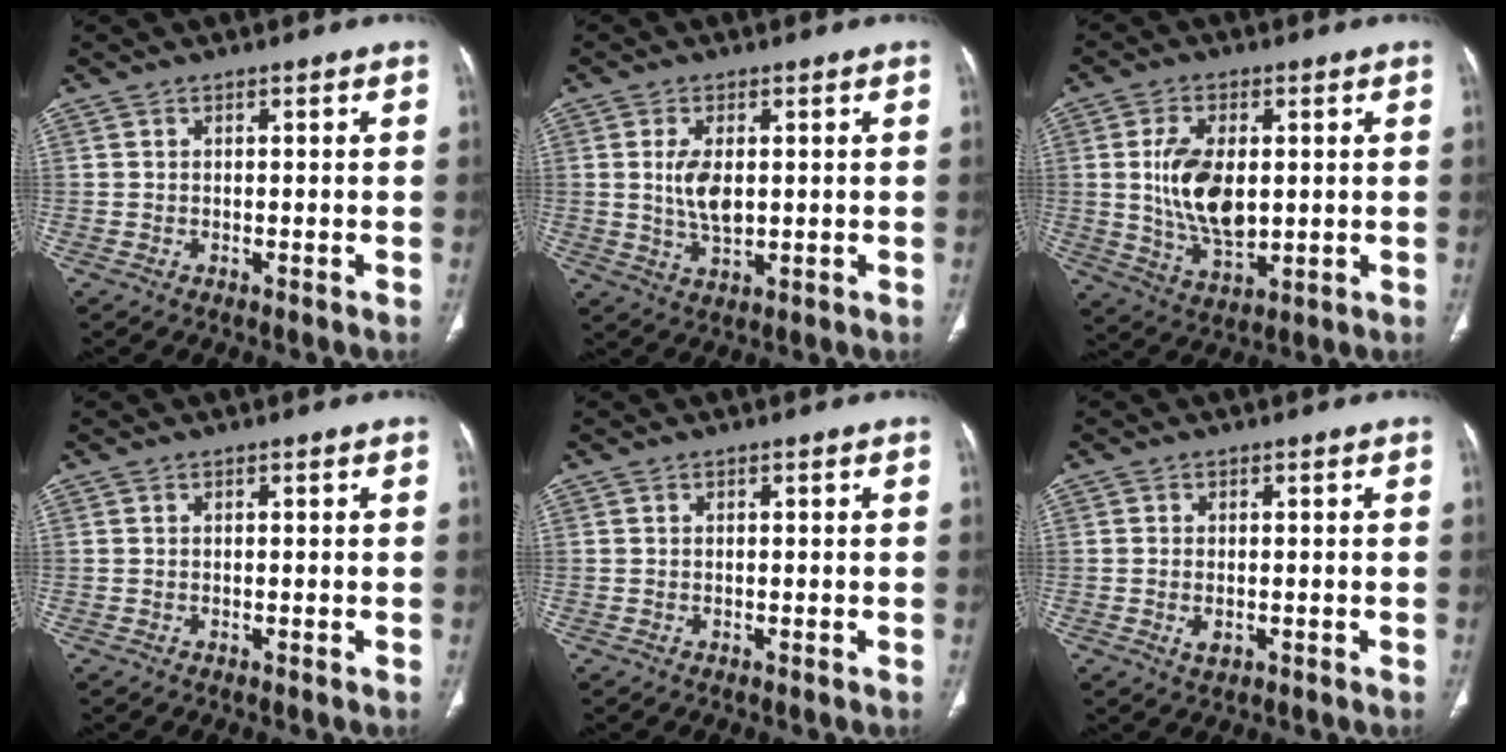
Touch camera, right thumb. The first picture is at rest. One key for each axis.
{"total": 5.9, "fx": 0.7, "fy": 3.0, "fz": 5.1, "tx": -0.096, "ty": -0.010, "tz": 0.018}
{"total": 12.1, "fx": 1.0, "fy": 6.7, "fz": 10.0, "tx": -0.177, "ty": -0.015, "tz": 0.029}
{"total": 0.0}
{"total": 0.0}
{"total": 2.3, "fx": -0.5, "fy": 1.4, "fz": 1.7, "tx": -0.032, "ty": -0.001, "tz": -0.007}